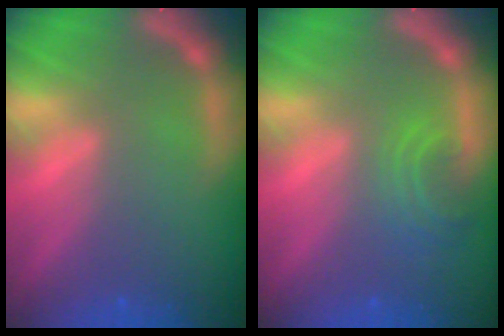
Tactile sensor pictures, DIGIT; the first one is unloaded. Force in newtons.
{"total": 2.9}